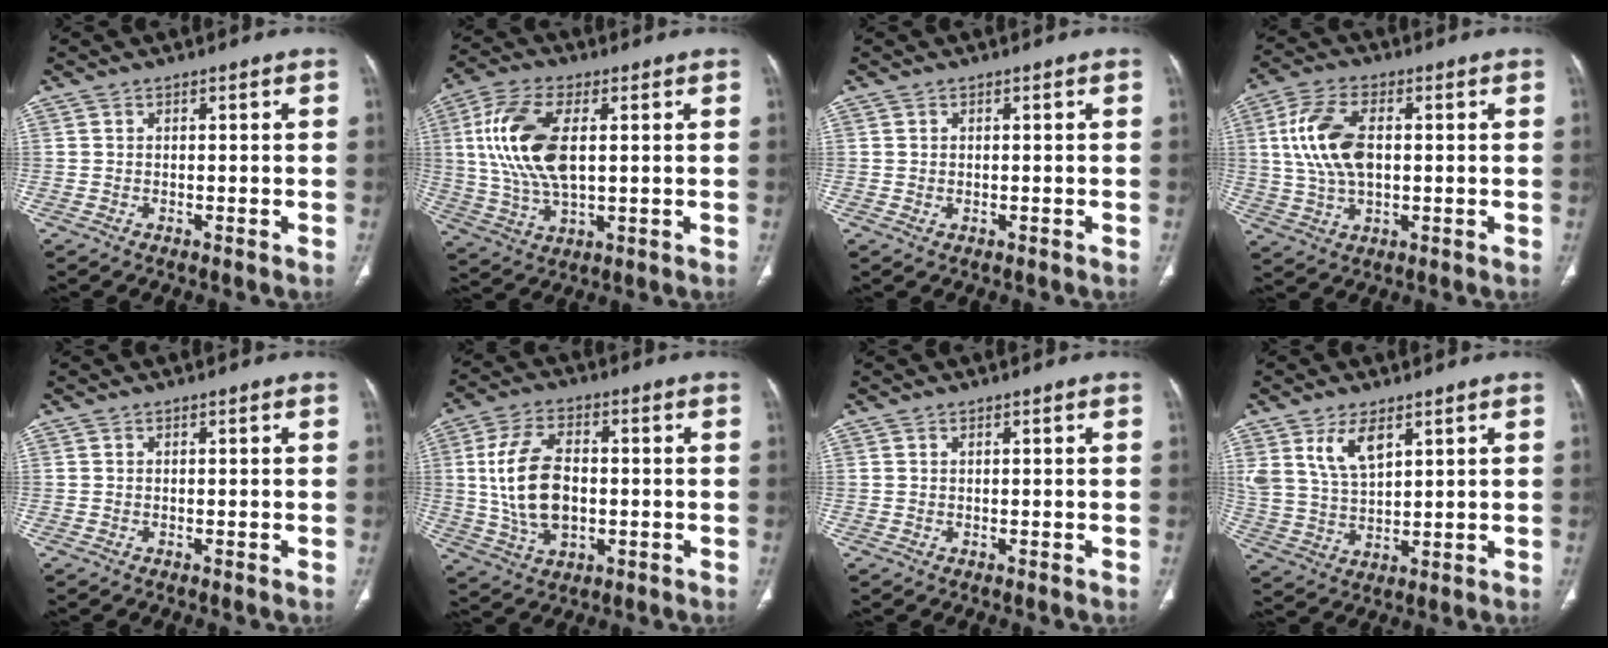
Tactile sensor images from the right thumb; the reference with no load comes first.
{"total": 15.4, "force": [2.6, 7.6, 13.1], "torque": [-0.276, 0.000, 0.053]}
{"total": 0.7, "force": [-0.1, 0.5, 0.5], "torque": [-0.014, 0.003, 0.003]}
{"total": 12.0, "force": [1.5, 6.6, 9.9], "torque": [-0.204, 0.007, 0.030]}
{"total": 0.0}
{"total": 13.7, "force": [0.1, 8.1, 11.0], "torque": [-0.207, 0.006, 0.010]}
{"total": 0.0}
{"total": 8.1, "force": [4.4, 3.9, 5.6], "torque": [-0.100, -0.022, 0.096]}